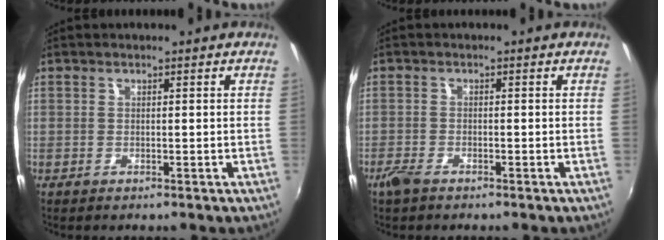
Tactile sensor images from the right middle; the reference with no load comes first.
{"total": 2.6, "force": [-2.0, 1.0, 1.3], "torque": [-0.035, -0.007, -0.042]}